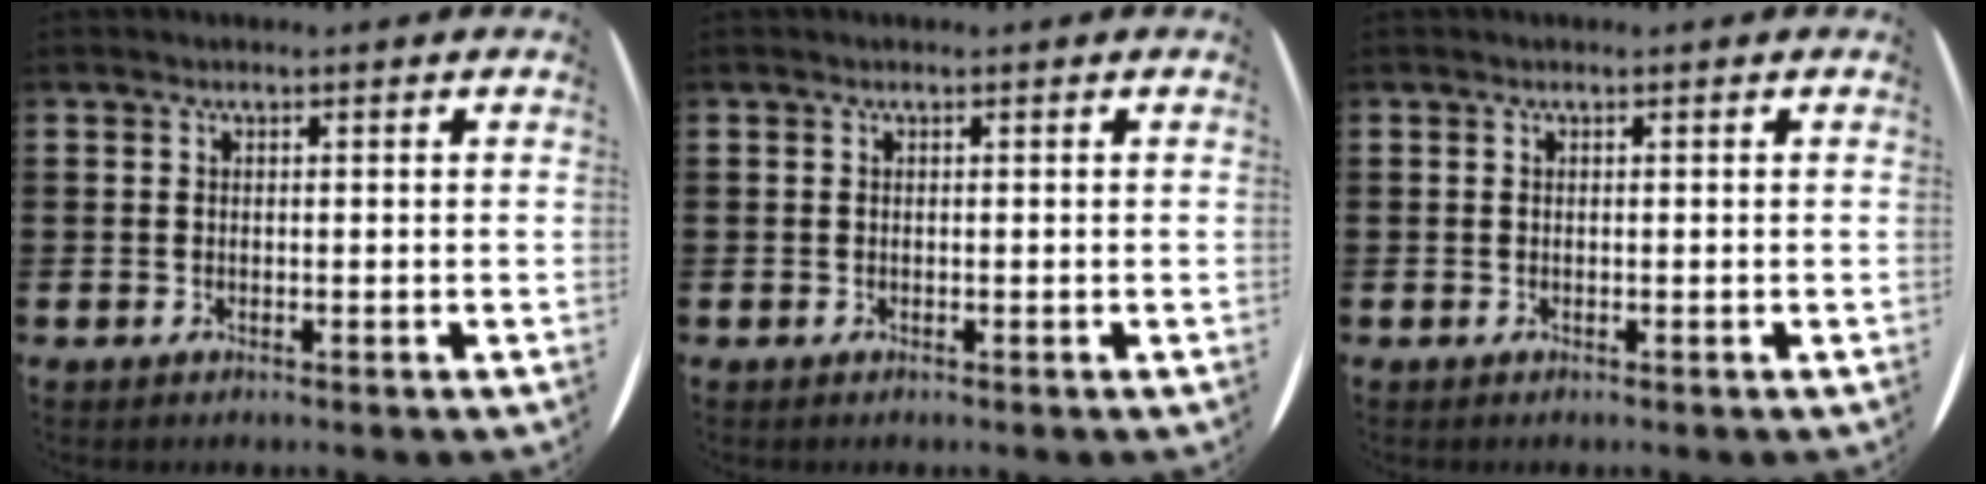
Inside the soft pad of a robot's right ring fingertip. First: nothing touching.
{"total": 0.0}
{"total": 0.0}